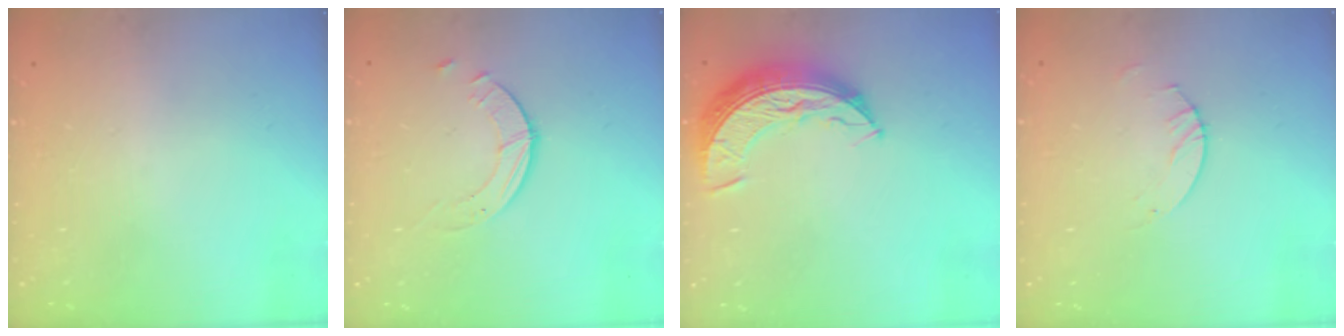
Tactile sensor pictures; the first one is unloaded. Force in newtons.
{"total": 1.8, "press": 1.8, "slide": 0.2}
{"total": 10.5, "press": 10.5, "slide": 0.5}
{"total": 2.0, "press": 2.0, "slide": 0.2}